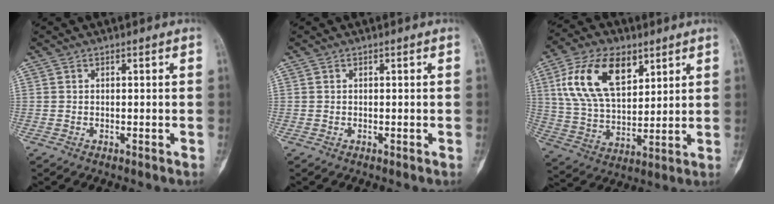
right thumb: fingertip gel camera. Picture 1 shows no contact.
{"total": 0.0}
{"total": 17.3, "force": [7.4, 9.6, 12.3], "torque": [-0.207, -0.018, 0.145]}